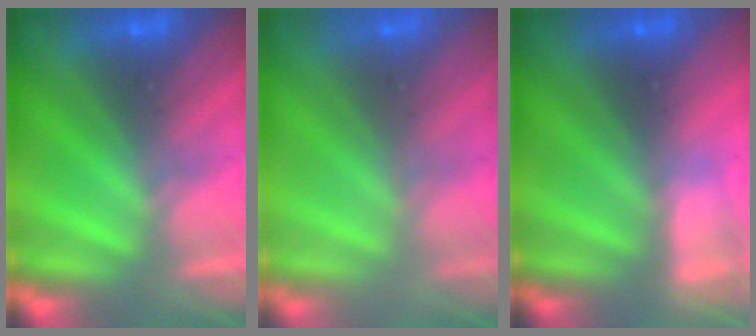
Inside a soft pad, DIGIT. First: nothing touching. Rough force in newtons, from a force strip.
{"total": 9.1}
{"total": 2.8}